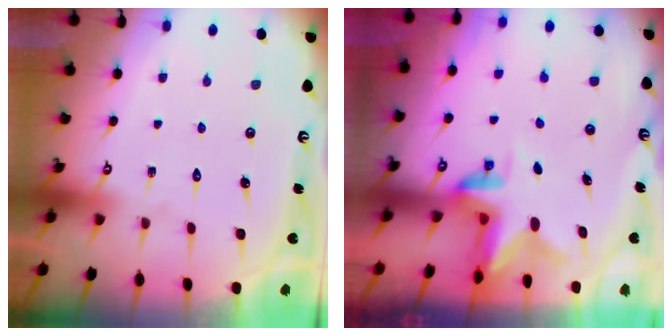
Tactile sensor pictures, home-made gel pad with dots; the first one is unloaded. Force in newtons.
{"total": 2.7, "press": 2.7, "slide": 0.2}